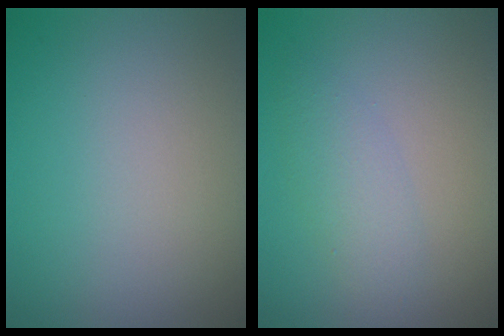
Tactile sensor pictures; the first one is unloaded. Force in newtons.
{"total": 2.2, "press": 2.2, "slide": 0.1}